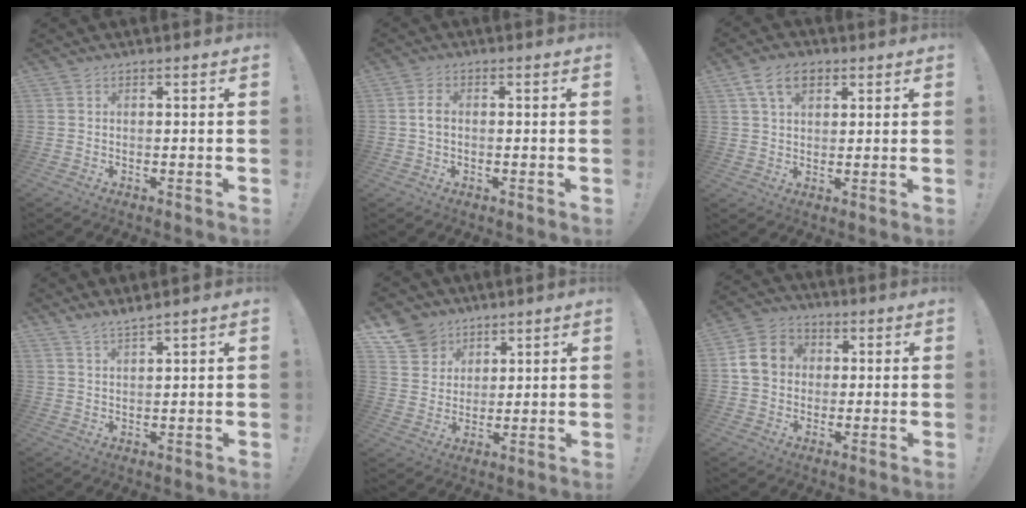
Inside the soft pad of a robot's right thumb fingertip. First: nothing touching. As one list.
[{"total": 3.0, "force": [-0.2, 1.9, 2.3], "torque": [-0.043, 0.004, -0.007]}, {"total": 8.4, "force": [3.9, 5.3, 5.3], "torque": [-0.088, 0.004, 0.074]}, {"total": 3.6, "force": [3.3, -0.5, 1.3], "torque": [-0.024, -0.022, 0.058]}, {"total": 10.1, "force": [6.9, 7.1, 1.8], "torque": [-0.035, -0.050, 0.137]}, {"total": 10.7, "force": [1.2, 9.4, 5.0], "torque": [-0.081, 0.016, 0.031]}]